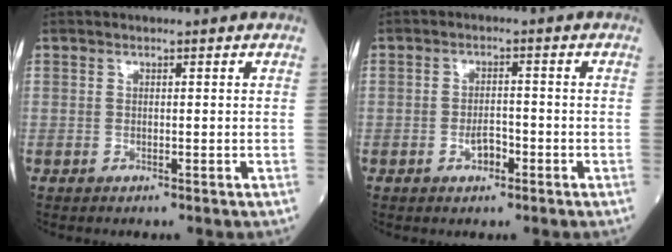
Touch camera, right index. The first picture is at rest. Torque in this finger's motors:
{"motor_torque": [0.11, 0.07, 0.10, 0.03]}